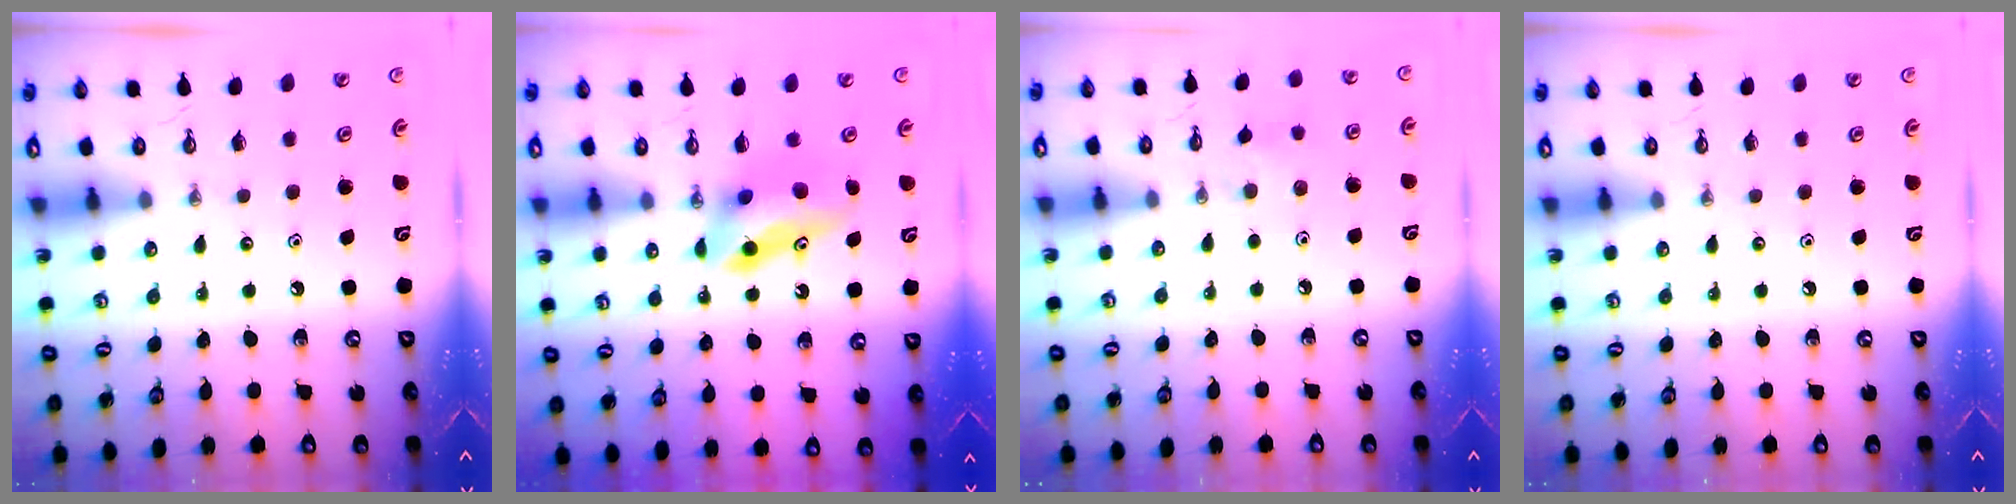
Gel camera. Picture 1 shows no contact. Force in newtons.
{"total": 8.1, "press": 7.9, "slide": 1.9}
{"total": 6.5, "press": 6.3, "slide": 1.3}
{"total": 1.0, "press": 0.0, "slide": 1.0}